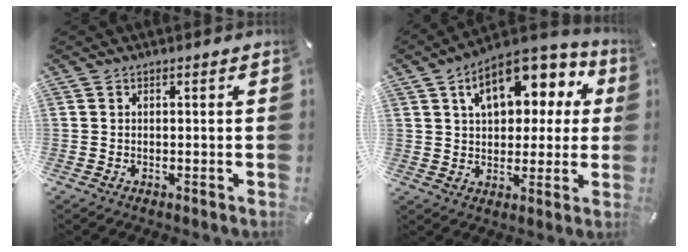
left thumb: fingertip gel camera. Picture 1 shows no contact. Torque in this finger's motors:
{"motor_torque": [2.46, 2.55, 1.46, -1.31, 0.16]}